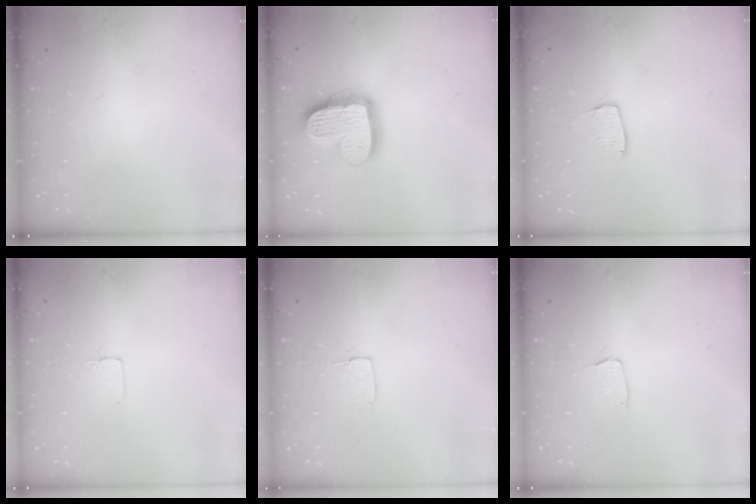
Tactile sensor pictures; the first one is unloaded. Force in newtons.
{"total": 17.4, "press": 17.3, "slide": 1.6}
{"total": 5.5, "press": 5.5, "slide": 0.4}
{"total": 2.0, "press": 2.0, "slide": 0.0}
{"total": 2.9, "press": 2.9, "slide": 0.2}
{"total": 3.0, "press": 3.0, "slide": 0.2}